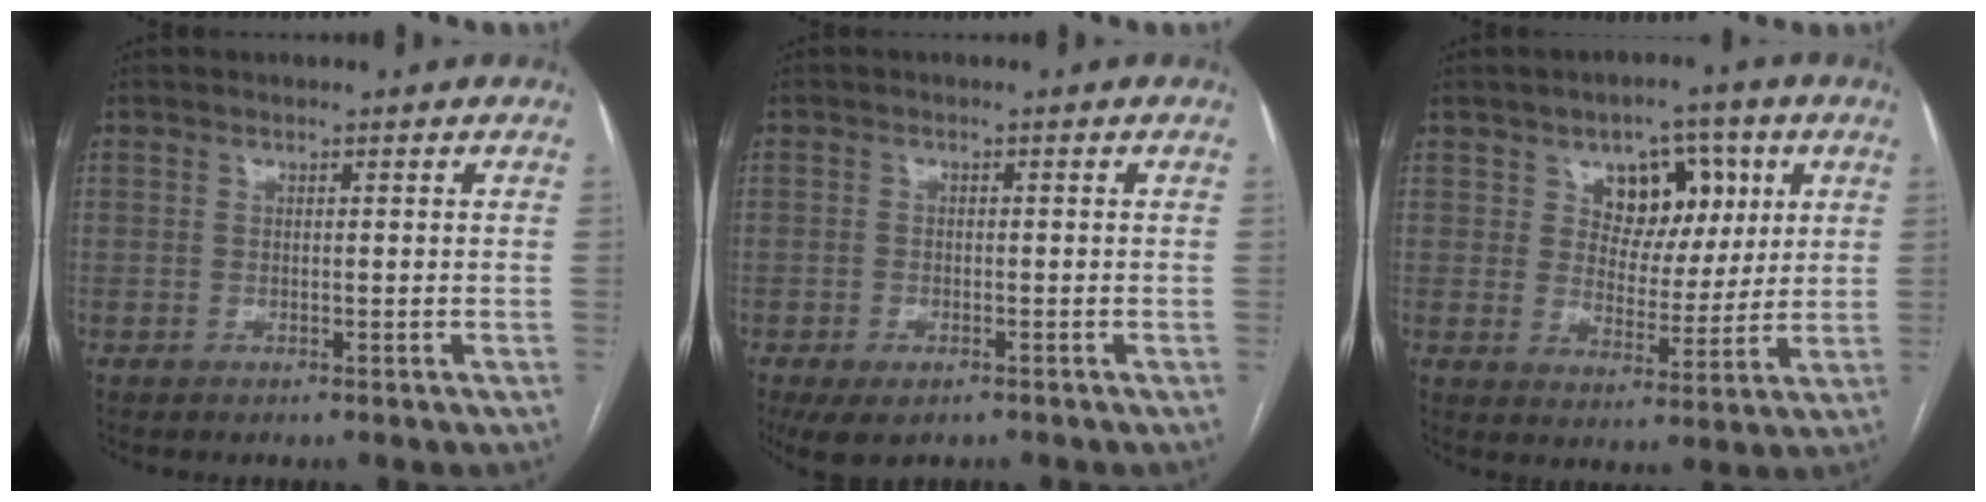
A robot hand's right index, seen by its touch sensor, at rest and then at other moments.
{"total": 4.6, "force": [-3.0, 2.3, 2.7], "torque": [-0.048, -0.008, -0.043]}
{"total": 8.8, "force": [3.6, 6.2, 5.1], "torque": [-0.058, 0.020, 0.060]}